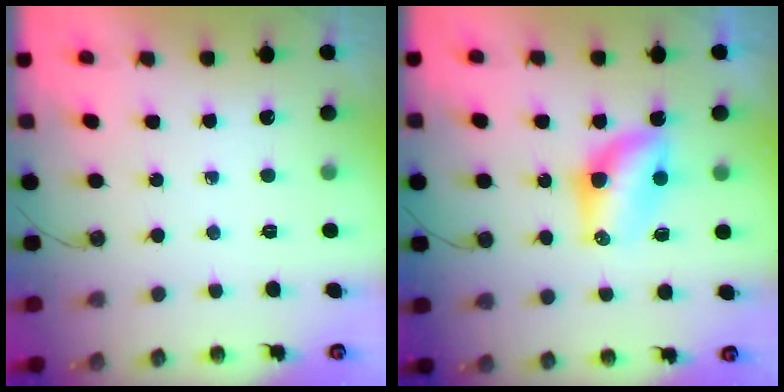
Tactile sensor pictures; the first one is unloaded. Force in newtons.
{"total": 6.8, "press": 6.8, "slide": 0.5}